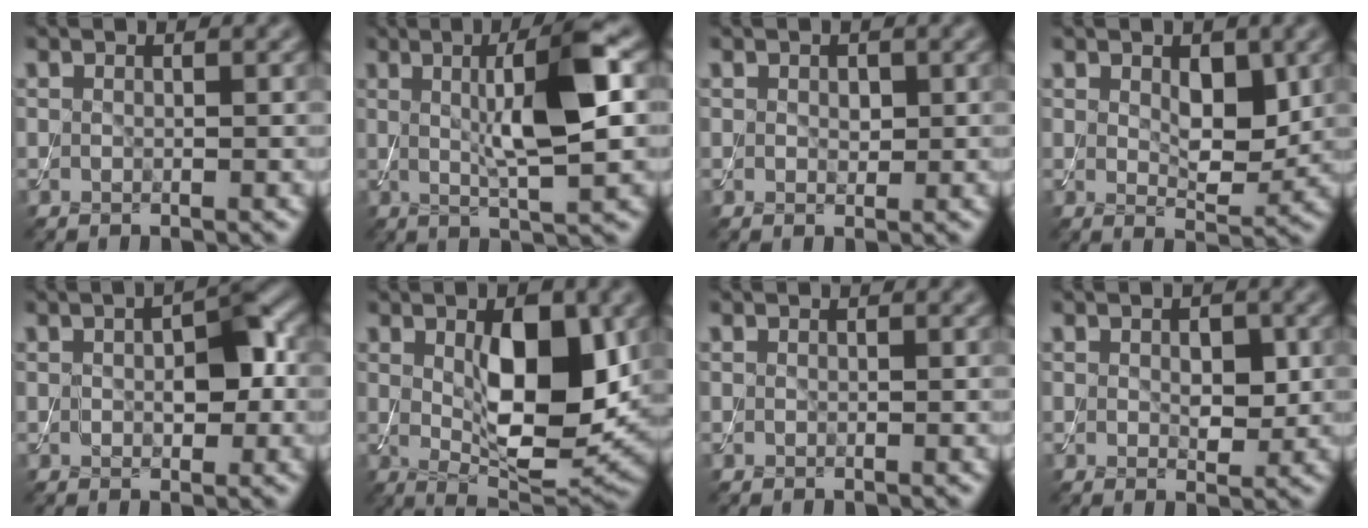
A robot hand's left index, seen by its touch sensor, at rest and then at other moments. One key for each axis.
{"total": 7.9, "fx": 1.2, "fy": 1.6, "fz": 7.6, "tx": -0.118, "ty": 0.003, "tz": 0.020}
{"total": 1.0, "fx": 0.2, "fy": 0.7, "fz": 0.7, "tx": -0.011, "ty": -0.002, "tz": 0.005}
{"total": 4.0, "fx": 1.1, "fy": 2.1, "fz": 3.2, "tx": -0.053, "ty": -0.010, "tz": 0.023}
{"total": 4.4, "fx": 0.1, "fy": 2.3, "fz": 3.7, "tx": -0.060, "ty": 0.003, "tz": 0.000}
{"total": 9.5, "fx": 1.3, "fy": 4.1, "fz": 8.5, "tx": -0.133, "ty": -0.009, "tz": 0.029}
{"total": 0.0}
{"total": 2.7, "fx": 0.3, "fy": 1.6, "fz": 2.1, "tx": -0.036, "ty": -0.005, "tz": 0.008}